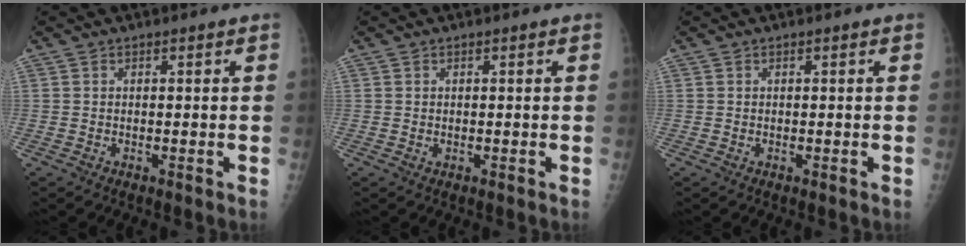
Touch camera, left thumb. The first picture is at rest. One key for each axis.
{"total": 0.9, "fx": 0.1, "fy": 0.5, "fz": 0.7, "tx": -0.009, "ty": 0.003, "tz": 0.004}
{"total": 0.6, "fx": 0.1, "fy": 0.3, "fz": 0.5, "tx": -0.007, "ty": 0.005, "tz": 0.004}